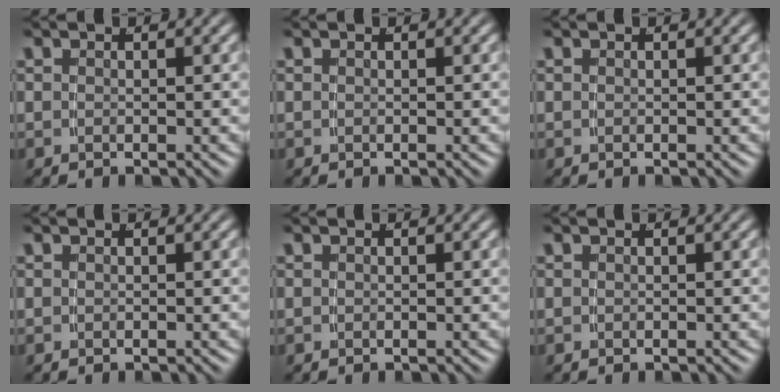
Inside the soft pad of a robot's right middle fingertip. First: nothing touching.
{"total": 0.0}
{"total": 0.0}
{"total": 0.0}
{"total": 0.0}
{"total": 0.0}